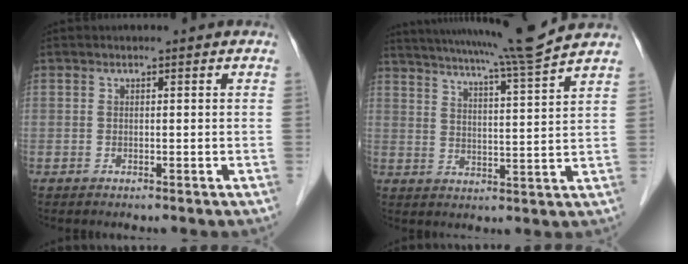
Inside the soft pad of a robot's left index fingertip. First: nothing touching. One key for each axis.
{"total": 13.9, "fx": 12.4, "fy": -2.3, "fz": 5.9, "tx": -0.105, "ty": -0.027, "tz": 0.180}